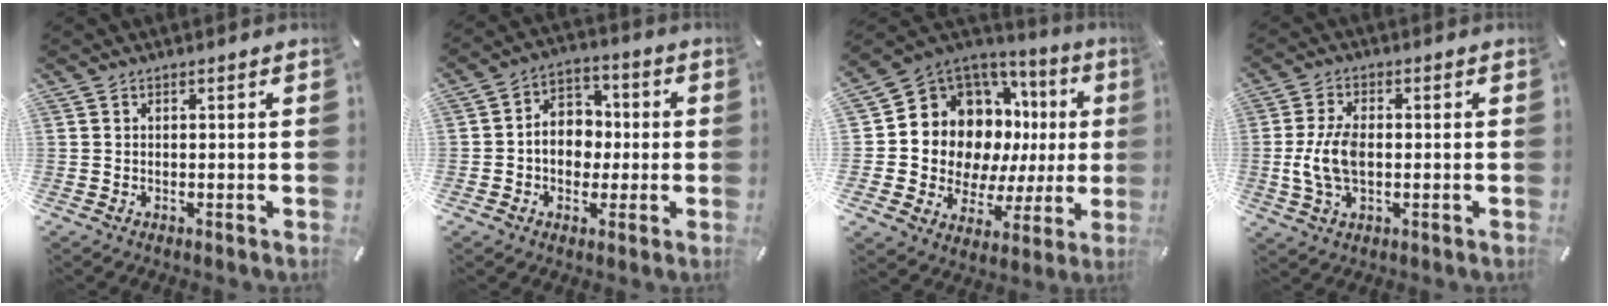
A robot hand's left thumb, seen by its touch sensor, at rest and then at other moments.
{"total": 8.4, "force": [-1.1, 7.3, 4.1], "torque": [-0.076, 0.019, -0.019]}
{"total": 13.6, "force": [4.9, 10.7, 6.9], "torque": [-0.128, -0.068, 0.101]}
{"total": 8.5, "force": [-0.7, 4.7, 7.0], "torque": [-0.154, 0.001, -0.013]}